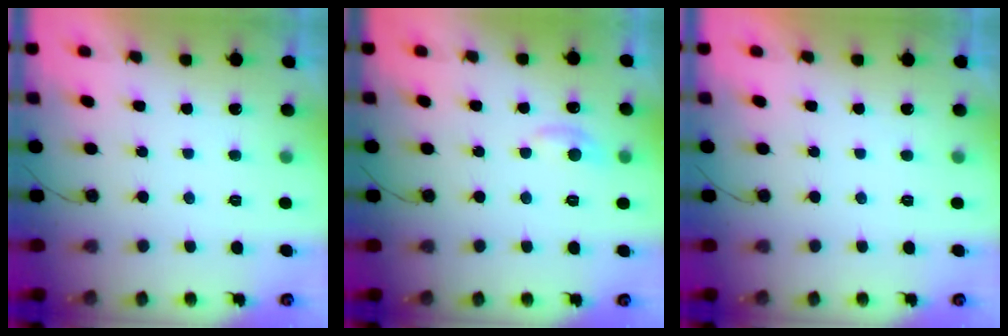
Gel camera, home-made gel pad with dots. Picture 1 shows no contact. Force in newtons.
{"total": 6.0, "press": 6.0, "slide": 0.8}
{"total": 0.0}